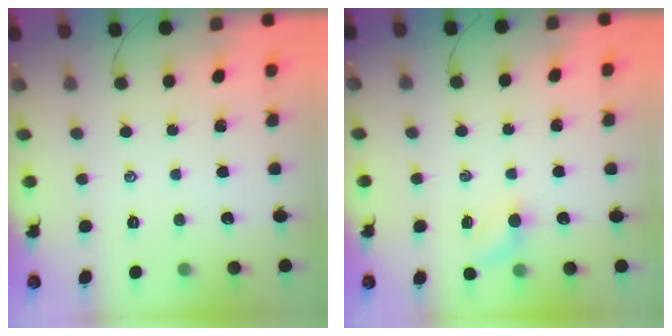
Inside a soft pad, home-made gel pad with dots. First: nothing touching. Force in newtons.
{"total": 4.2, "press": 4.0, "slide": 1.3}